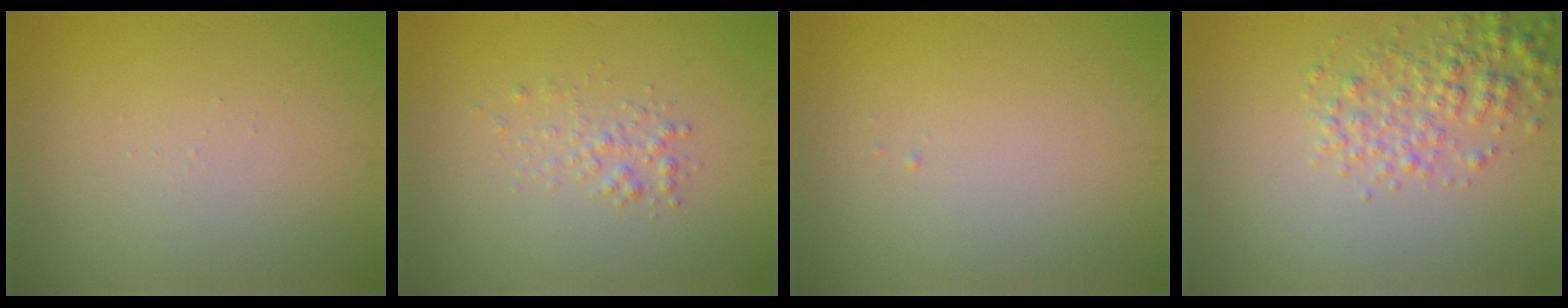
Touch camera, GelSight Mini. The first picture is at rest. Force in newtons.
{"total": 1.4, "press": 1.4, "slide": 0.1}
{"total": 0.0}
{"total": 3.3, "press": 3.3, "slide": 0.1}